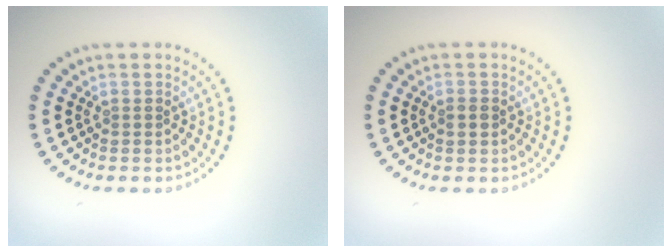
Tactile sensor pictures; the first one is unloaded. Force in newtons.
{"total": 1.2, "press": 1.2, "slide": 0.2}